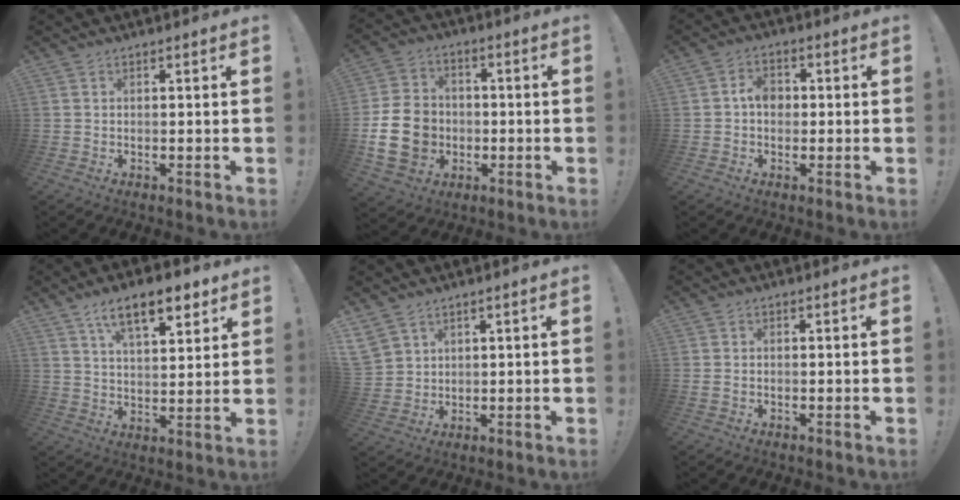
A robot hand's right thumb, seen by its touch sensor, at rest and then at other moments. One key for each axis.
{"total": 17.3, "fx": -3.3, "fy": 13.9, "fz": 9.7, "tx": -0.181, "ty": 0.024, "tz": -0.048}
{"total": 5.3, "fx": -0.1, "fy": 3.8, "fz": 3.7, "tx": -0.054, "ty": 0.008, "tz": -0.003}
{"total": 12.7, "fx": 7.6, "fy": 4.8, "fz": 9.0, "tx": -0.141, "ty": -0.025, "tz": 0.128}
{"total": 5.2, "fx": 3.7, "fy": 3.5, "fz": 1.1, "tx": -0.019, "ty": -0.019, "tz": 0.076}
{"total": 0.9, "fx": -0.1, "fy": 0.6, "fz": 0.6, "tx": -0.007, "ty": 0.000, "tz": -0.003}